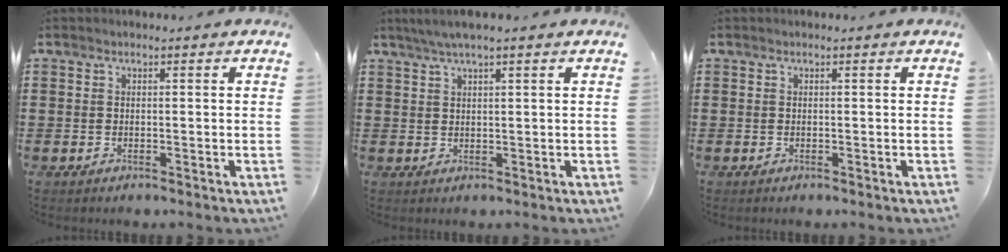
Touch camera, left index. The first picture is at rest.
{"total": 2.4, "force": [1.7, -0.1, 1.8], "torque": [-0.035, 0.002, 0.030]}
{"total": 0.0}